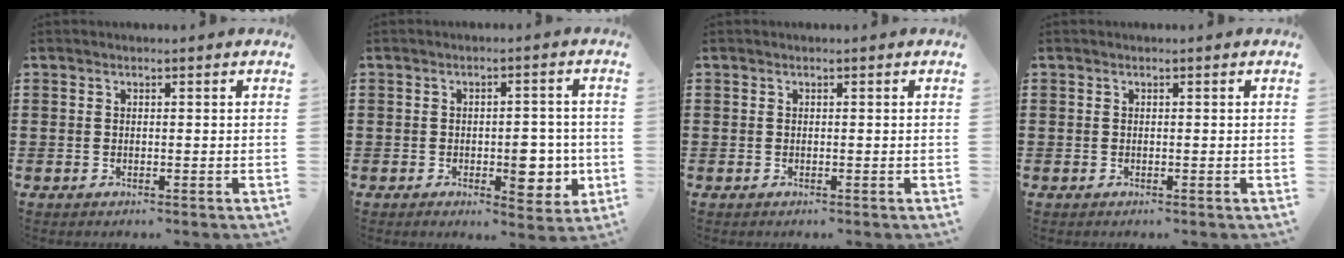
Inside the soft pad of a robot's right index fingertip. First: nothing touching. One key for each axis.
{"total": 6.2, "fx": -1.8, "fy": 3.1, "fz": 5.0, "tx": -0.059, "ty": 0.000, "tz": -0.032}
{"total": 0.0}
{"total": 0.0}